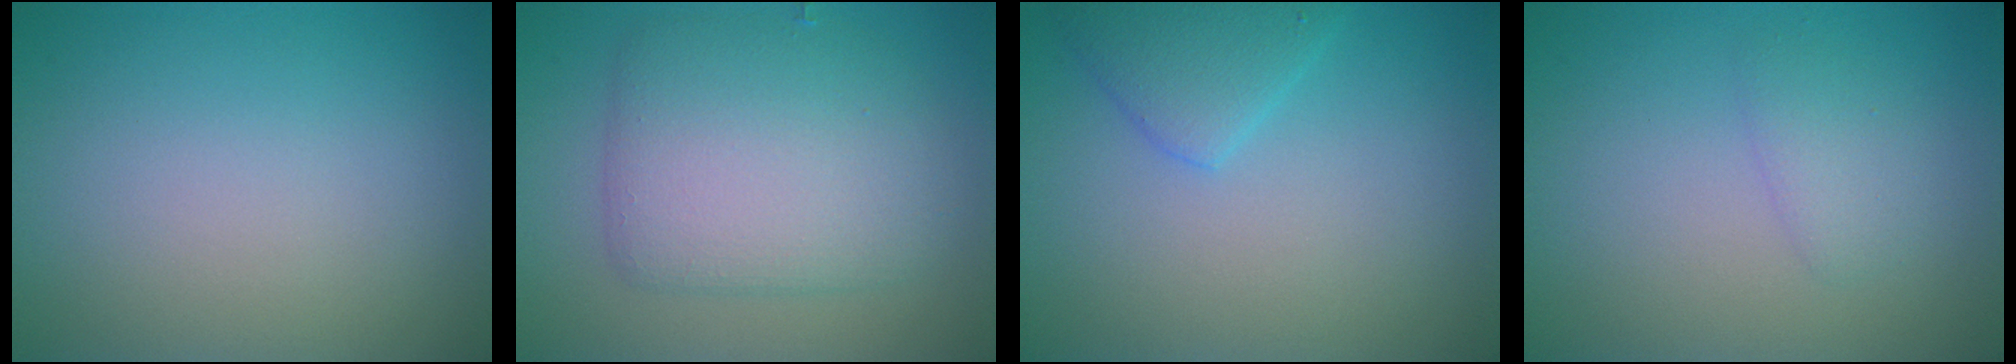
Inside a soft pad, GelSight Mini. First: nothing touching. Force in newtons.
{"total": 6.2, "press": 6.2, "slide": 0.1}
{"total": 2.6, "press": 2.6, "slide": 0.1}
{"total": 1.5, "press": 1.5, "slide": 0.1}